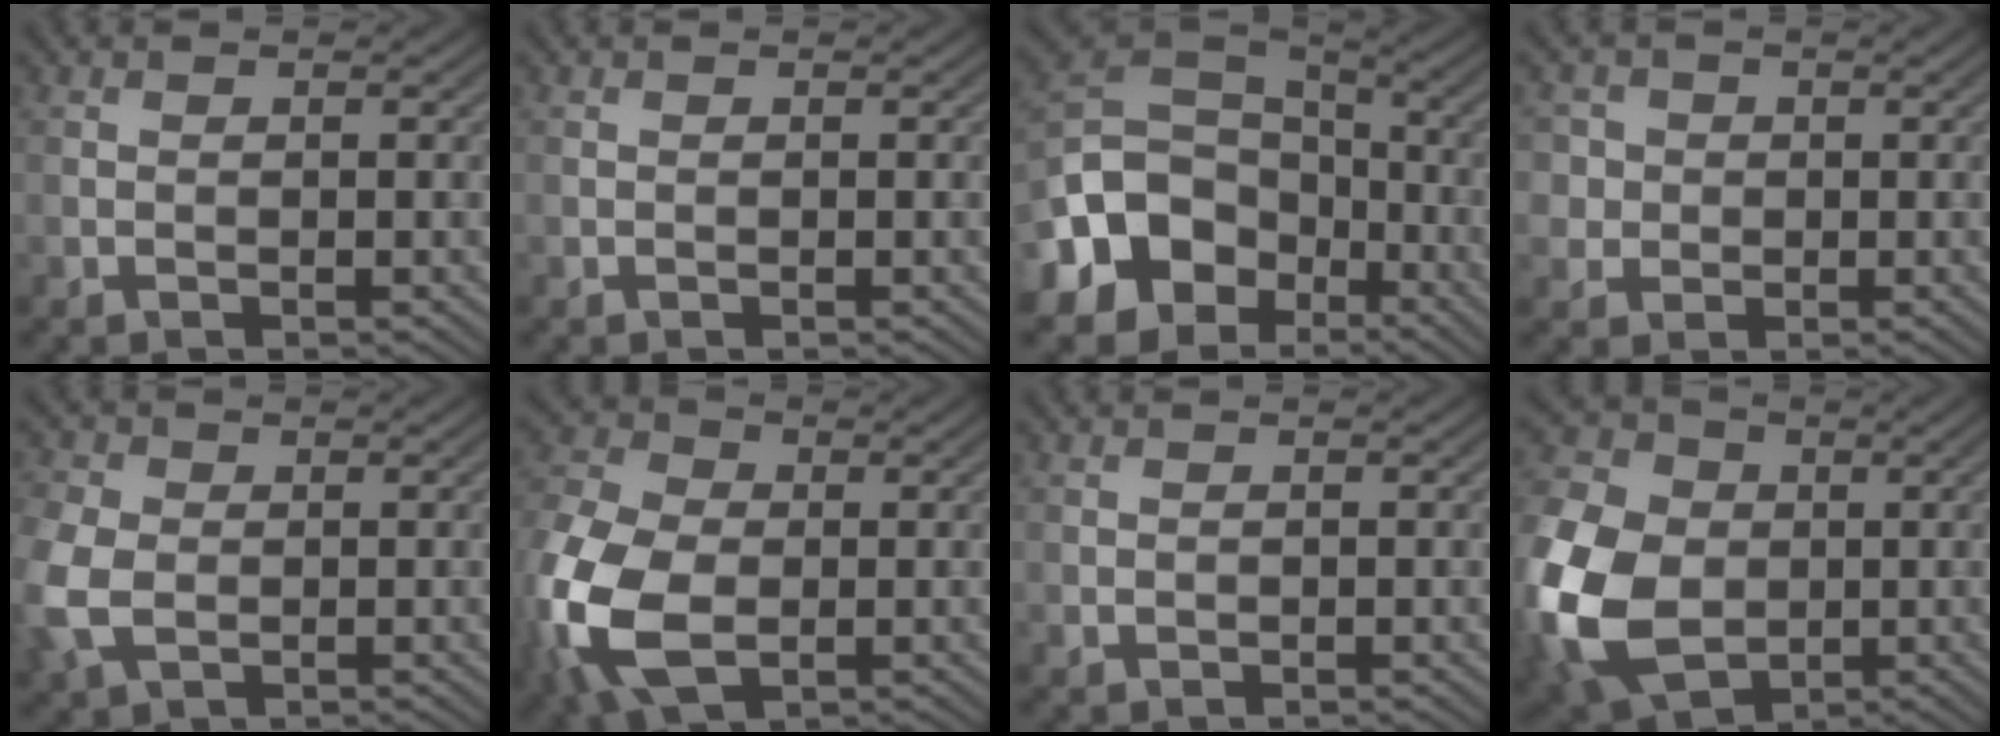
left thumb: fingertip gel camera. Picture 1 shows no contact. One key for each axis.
{"total": 0.0}
{"total": 15.9, "fx": -6.2, "fy": 11.8, "fz": 8.7, "tx": -0.204, "ty": -0.028, "tz": -0.119}
{"total": 4.3, "fx": 0.9, "fy": 4.1, "fz": 1.1, "tx": -0.033, "ty": 0.004, "tz": 0.011}
{"total": 7.4, "fx": -1.0, "fy": 5.5, "fz": 4.8, "tx": -0.161, "ty": -0.008, "tz": -0.027}
{"total": 14.2, "fx": -3.1, "fy": 9.3, "fz": 10.3, "tx": -0.288, "ty": -0.030, "tz": -0.061}
{"total": 0.6, "fx": -0.1, "fy": 0.5, "fz": 0.2, "tx": -0.001, "ty": -0.004, "tz": -0.002}
{"total": 16.4, "fx": -2.6, "fy": 12.3, "fz": 10.6, "tx": -0.297, "ty": -0.012, "tz": -0.057}